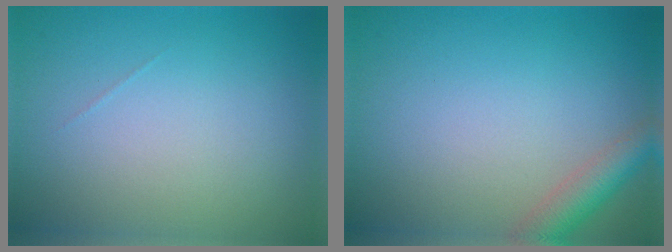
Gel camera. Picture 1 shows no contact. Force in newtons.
{"total": 3.2, "press": 3.2, "slide": 0.1}